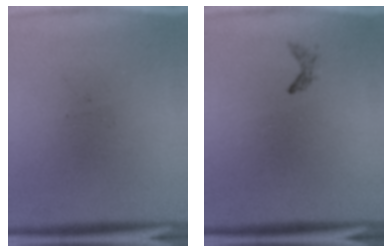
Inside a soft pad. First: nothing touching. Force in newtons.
{"total": 0.7}